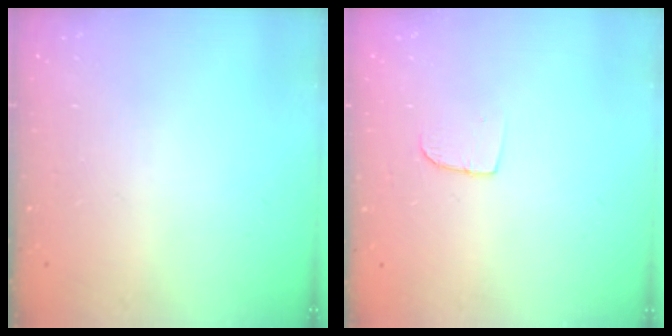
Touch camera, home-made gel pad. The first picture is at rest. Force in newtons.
{"total": 5.6, "press": 5.6, "slide": 0.4}